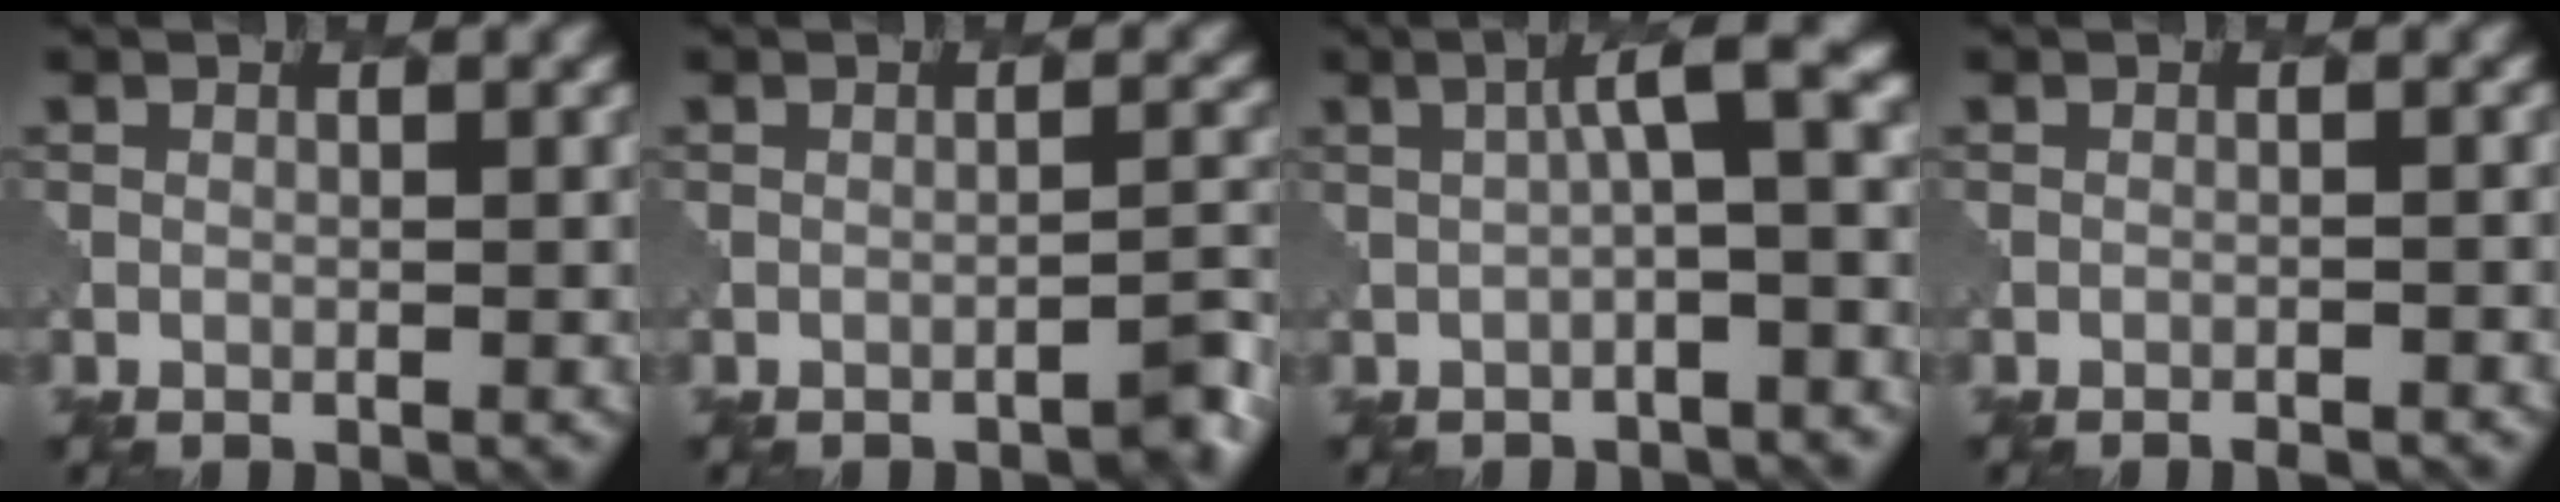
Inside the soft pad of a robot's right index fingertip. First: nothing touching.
{"total": 2.7, "force": [-2.2, 0.4, 1.5], "torque": [-0.012, 0.008, -0.034]}
{"total": 5.7, "force": [0.0, 1.4, 5.5], "torque": [-0.063, 0.020, -0.006]}
{"total": 1.7, "force": [-1.5, 0.3, 0.5], "torque": [0.003, 0.004, -0.021]}